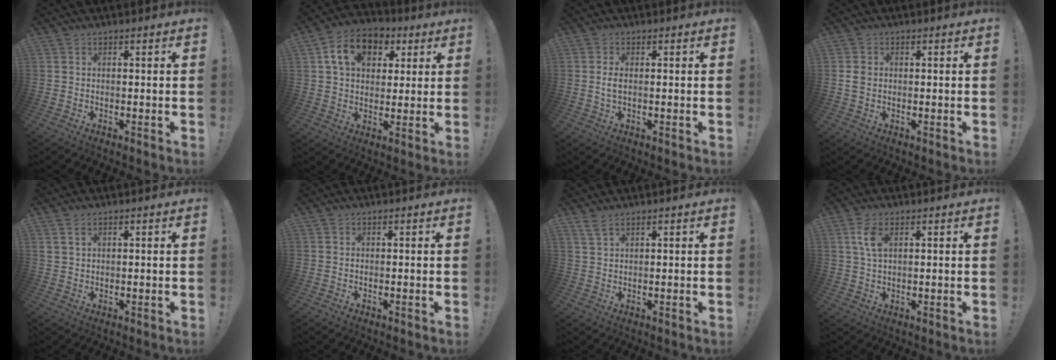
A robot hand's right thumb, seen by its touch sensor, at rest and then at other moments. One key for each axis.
{"total": 12.8, "fx": 4.9, "fy": 9.4, "fz": 7.2, "tx": -0.114, "ty": -0.005, "tz": 0.094}
{"total": 2.5, "fx": 0.1, "fy": 1.0, "fz": 2.3, "tx": -0.041, "ty": 0.003, "tz": 0.002}
{"total": 2.3, "fx": 0.1, "fy": 1.9, "fz": 1.4, "tx": -0.017, "ty": 0.002, "tz": 0.000}
{"total": 2.1, "fx": 1.2, "fy": 1.0, "fz": 1.4, "tx": -0.028, "ty": 0.000, "tz": 0.022}
{"total": 0.0}
{"total": 2.8, "fx": 2.1, "fy": 0.7, "fz": 1.7, "tx": -0.035, "ty": -0.007, "tz": 0.039}
{"total": 5.3, "fx": 2.0, "fy": 2.4, "fz": 4.3, "tx": -0.084, "ty": -0.002, "tz": 0.034}